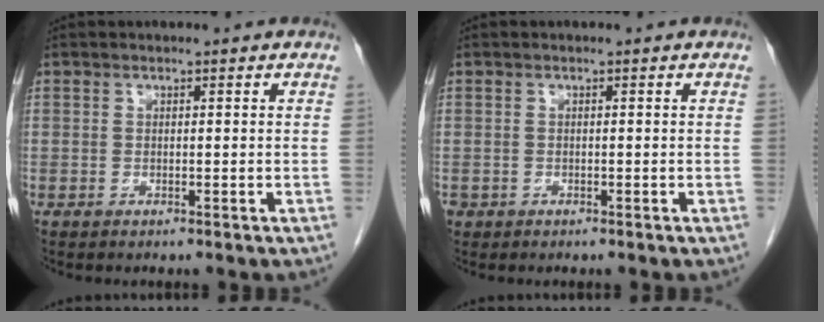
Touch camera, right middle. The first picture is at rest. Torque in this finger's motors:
{"motor_torque": [0.18, -0.21, 0.07, 0.01]}